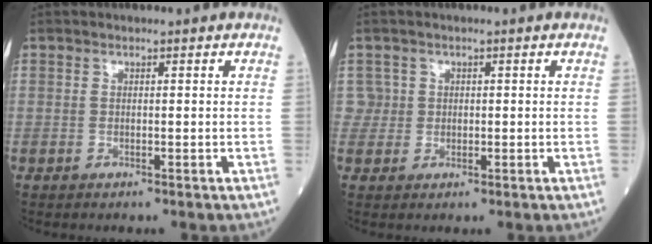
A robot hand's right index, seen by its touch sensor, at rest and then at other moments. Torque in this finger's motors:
{"motor_torque": [-0.24, -0.09, -0.14, -0.05]}